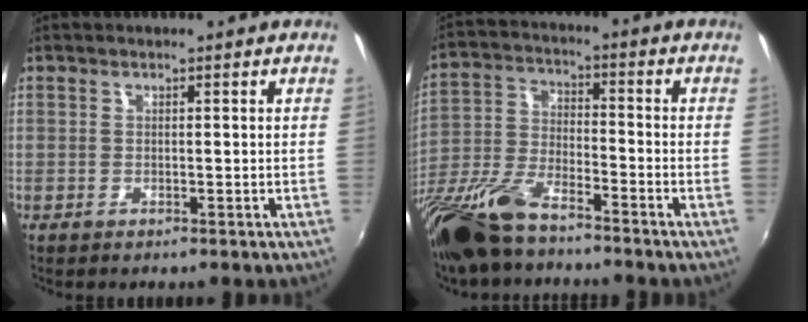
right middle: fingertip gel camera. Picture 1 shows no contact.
{"total": 16.4, "force": [-12.2, 4.9, 9.8], "torque": [-0.219, -0.033, -0.240]}